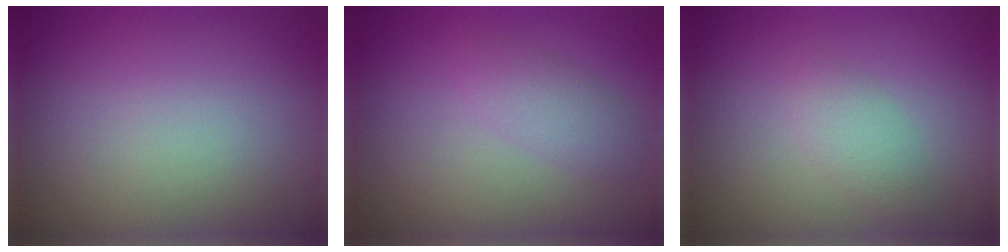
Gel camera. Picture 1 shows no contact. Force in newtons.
{"total": 1.9, "press": 1.9, "slide": 0.1}
{"total": 1.8, "press": 1.8, "slide": 0.0}